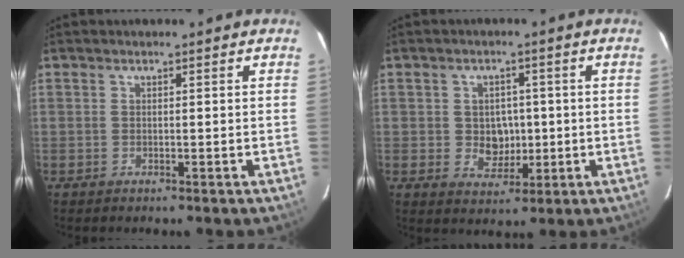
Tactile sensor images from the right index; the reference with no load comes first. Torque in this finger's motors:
{"motor_torque": [0.05, 0.06, 0.06, 0.00]}